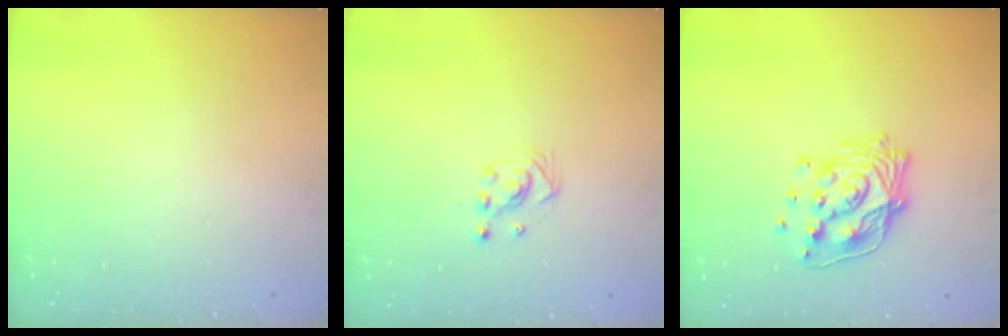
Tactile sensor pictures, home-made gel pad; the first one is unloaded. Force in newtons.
{"total": 2.2, "press": 2.2, "slide": 0.2}
{"total": 15.9, "press": 15.9, "slide": 1.3}